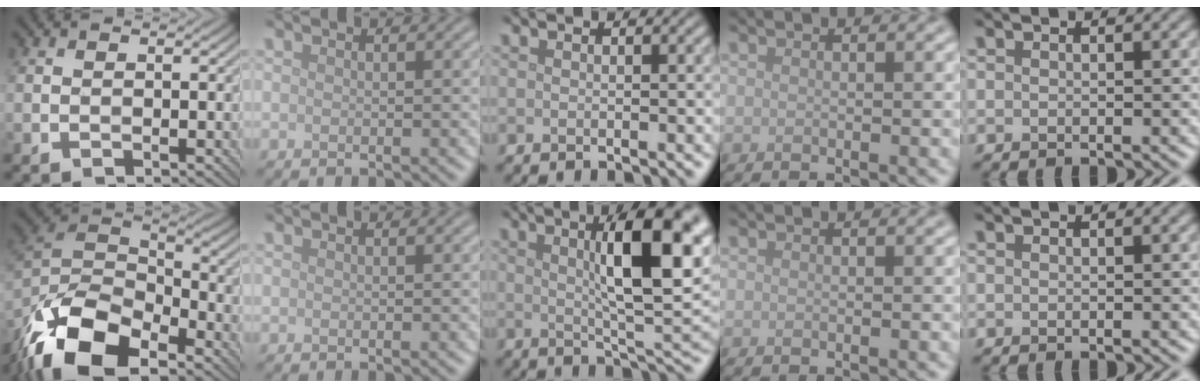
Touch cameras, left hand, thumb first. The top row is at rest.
{"thumb": {"total": 15.1, "force": [-9.6, 7.3, 9.1], "torque": [-0.212, -0.015, -0.179]}, "middle": {"total": 11.2, "force": [3.1, 3.0, 10.3], "torque": [-0.144, 0.006, 0.049]}}